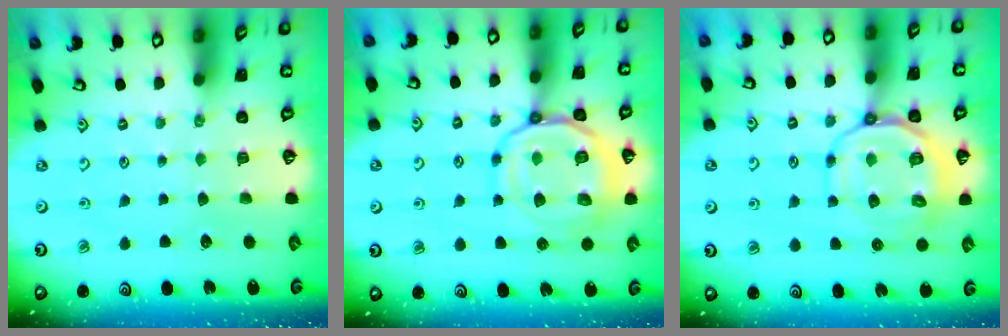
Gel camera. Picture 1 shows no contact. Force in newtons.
{"total": 15.7, "press": 15.7, "slide": 1.5}
{"total": 11.8, "press": 11.7, "slide": 1.8}